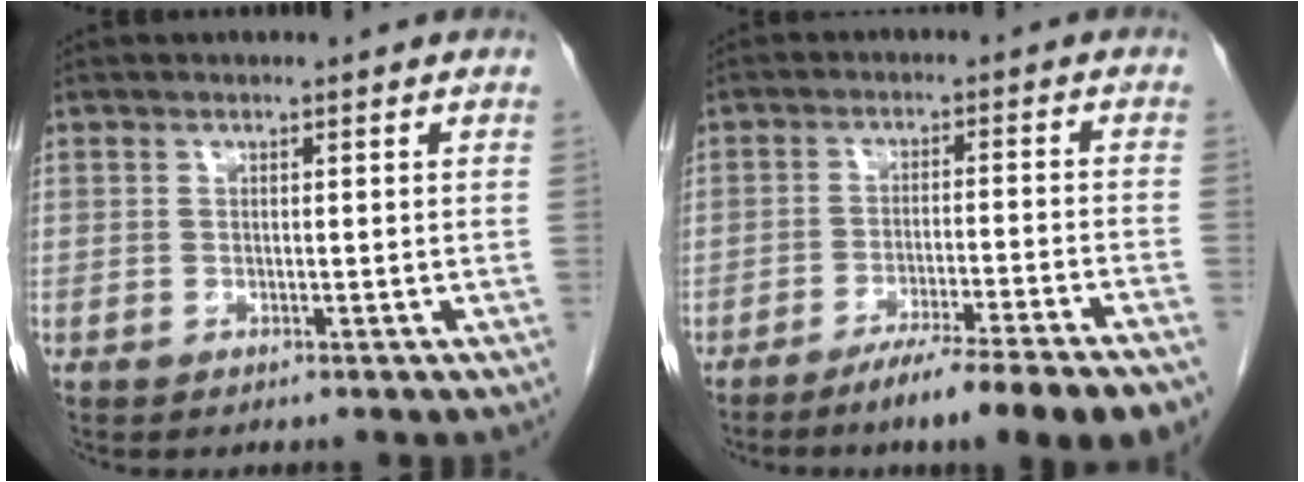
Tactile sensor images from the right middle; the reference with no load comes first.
{"total": 14.6, "force": [-11.5, -0.8, 9.0], "torque": [-0.093, -0.021, -0.170]}